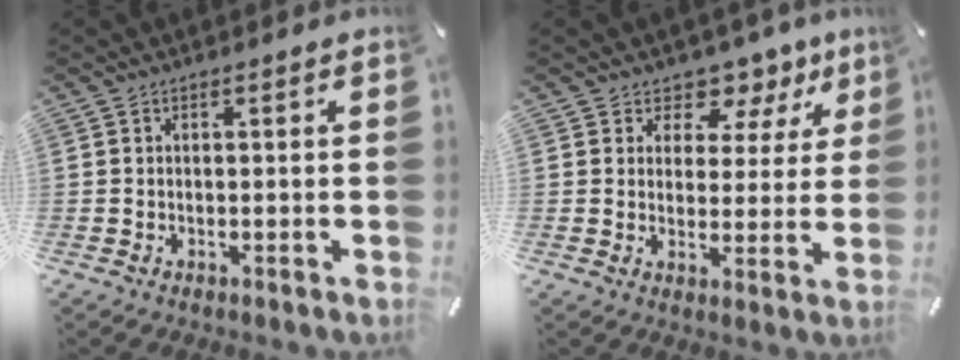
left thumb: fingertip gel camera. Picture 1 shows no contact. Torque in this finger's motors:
{"motor_torque": [0.32, -0.15, 0.02, 0.15, 0.00]}